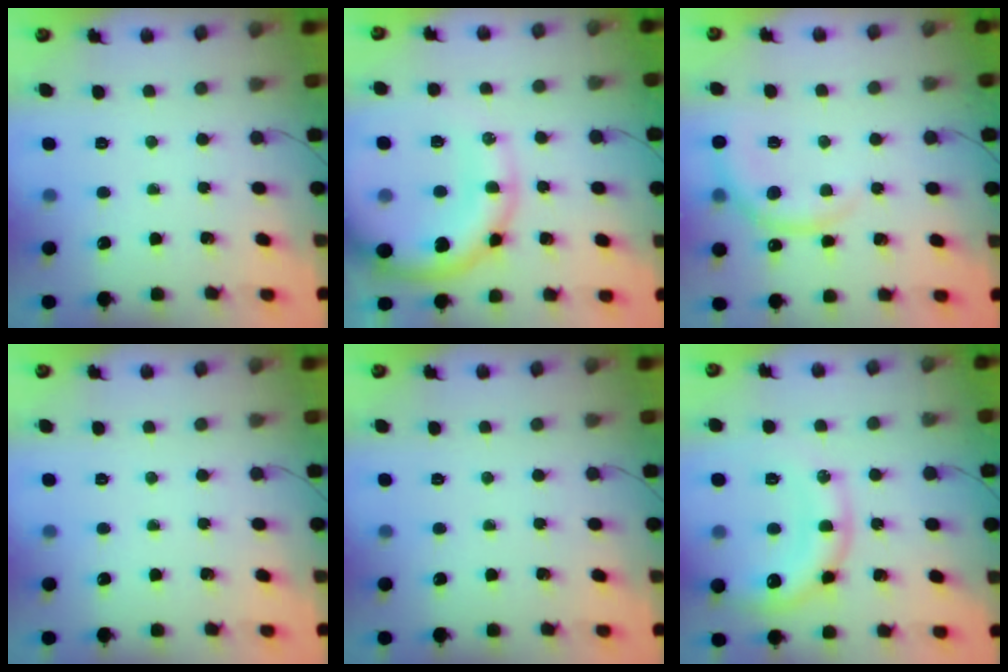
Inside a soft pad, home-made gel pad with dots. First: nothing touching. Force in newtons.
{"total": 18.3, "press": 18.1, "slide": 2.4}
{"total": 7.0, "press": 7.0, "slide": 0.7}
{"total": 0.0}
{"total": 0.0}
{"total": 13.8, "press": 13.7, "slide": 1.5}